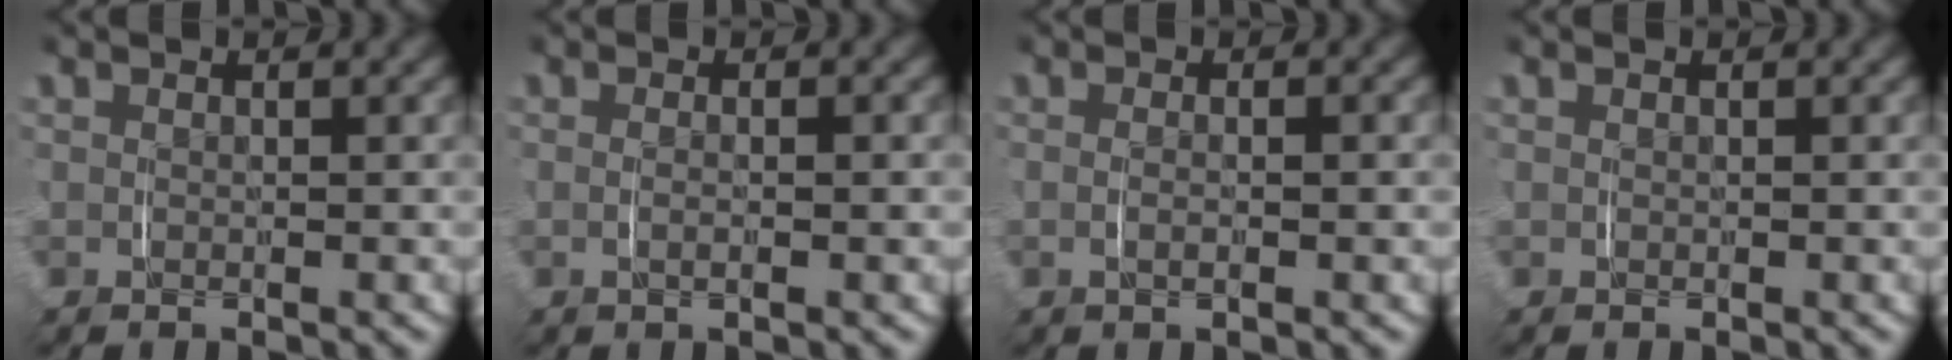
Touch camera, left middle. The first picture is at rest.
{"total": 1.1, "force": [-0.2, 0.0, 1.1], "torque": [-0.023, -0.002, -0.001]}
{"total": 1.2, "force": [-0.2, 0.1, 1.2], "torque": [-0.024, -0.003, -0.002]}
{"total": 0.0}